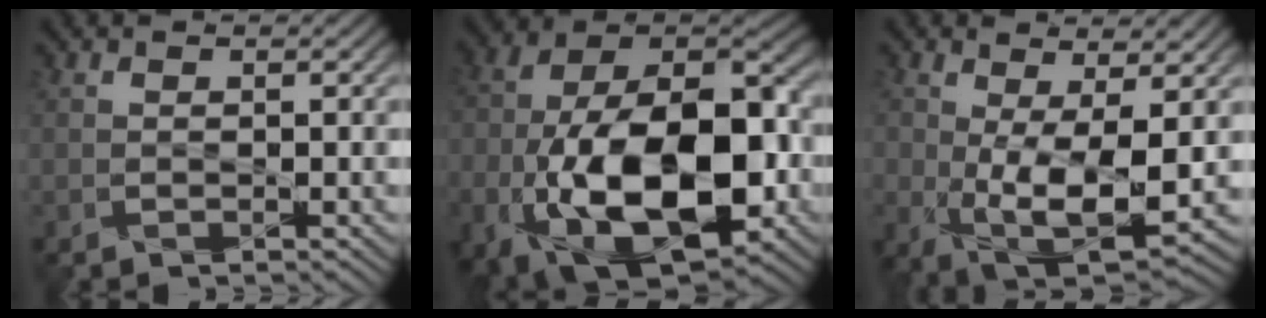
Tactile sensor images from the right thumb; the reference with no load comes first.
{"total": 19.4, "force": [-6.0, 10.5, 15.2], "torque": [-0.272, -0.024, -0.102]}
{"total": 9.4, "force": [-0.4, 4.4, 8.3], "torque": [-0.182, -0.018, 0.002]}